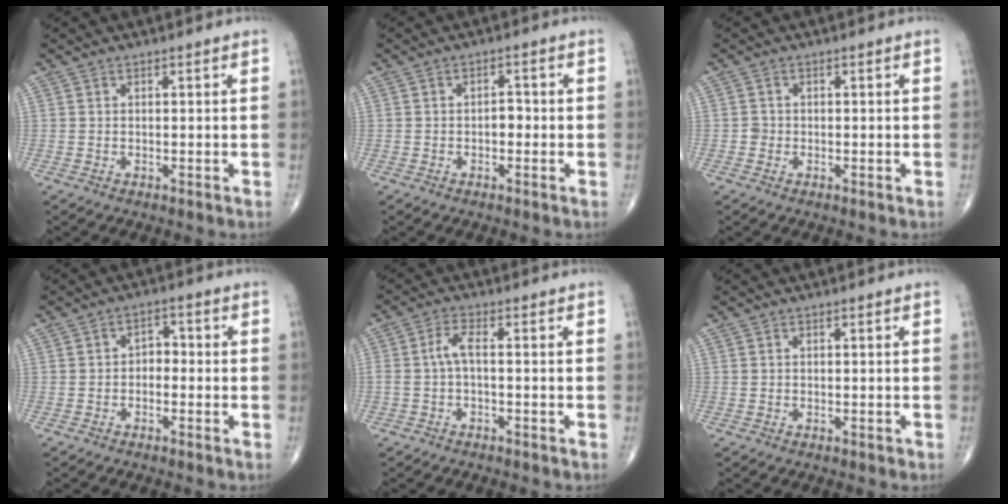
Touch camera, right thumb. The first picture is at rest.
{"total": 1.9, "force": [-0.5, 1.2, 1.4], "torque": [-0.009, 0.009, -0.013]}
{"total": 1.0, "force": [-0.3, 1.0, 0.2], "torque": [0.003, 0.004, -0.008]}
{"total": 2.9, "force": [-0.8, 2.1, 1.8], "torque": [-0.008, 0.017, -0.024]}
{"total": 3.3, "force": [-0.4, 0.9, 3.2], "torque": [-0.075, 0.012, -0.012]}
{"total": 0.0}